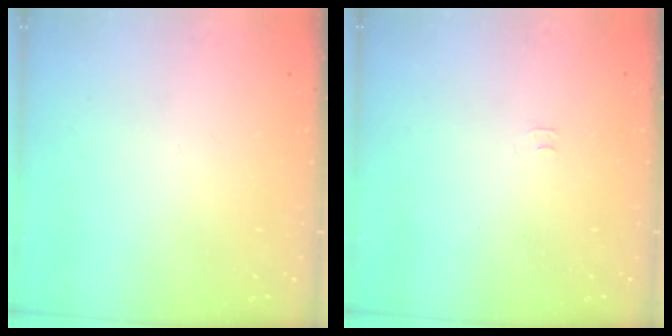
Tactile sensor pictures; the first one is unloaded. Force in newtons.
{"total": 3.8, "press": 3.8, "slide": 0.5}